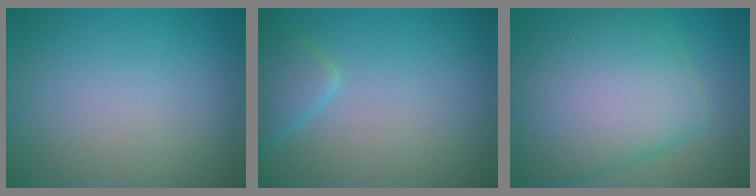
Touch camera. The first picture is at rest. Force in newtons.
{"total": 2.3, "press": 2.3, "slide": 0.1}
{"total": 10.3, "press": 10.3, "slide": 0.2}